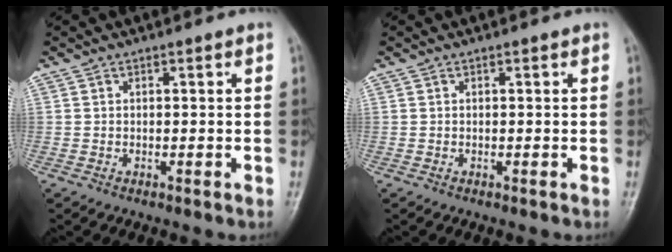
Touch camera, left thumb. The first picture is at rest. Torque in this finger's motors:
{"motor_torque": [0.00, 0.00, 0.00, 0.00, 0.00]}